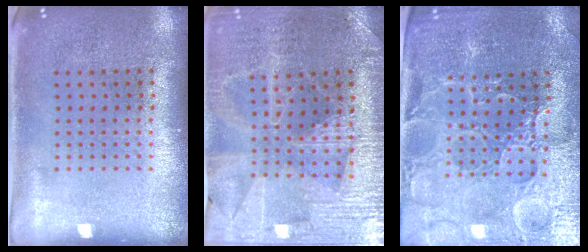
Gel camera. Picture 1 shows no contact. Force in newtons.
{"total": 3.2, "press": 3.1, "slide": 0.5}
{"total": 3.5, "press": 3.4, "slide": 0.6}